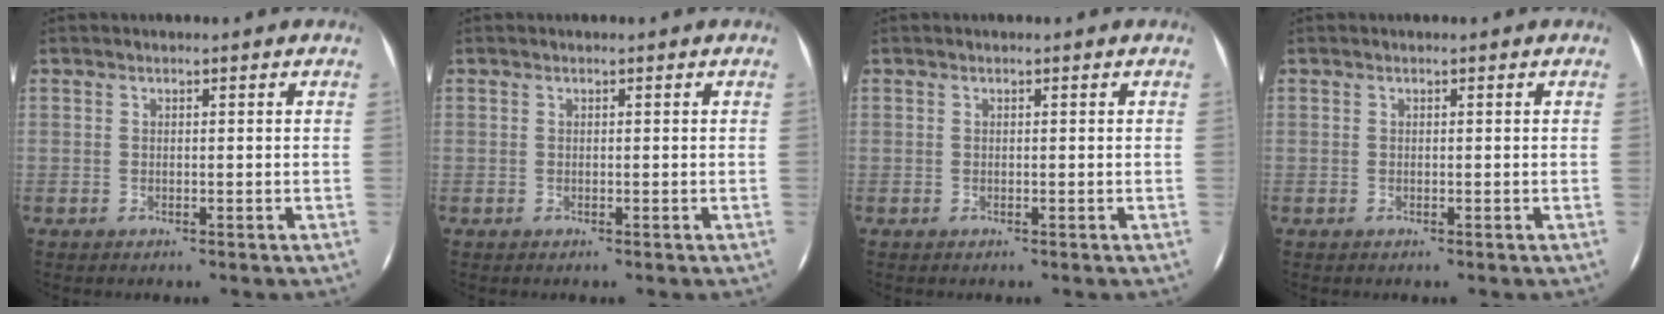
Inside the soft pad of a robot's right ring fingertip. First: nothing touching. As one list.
[{"total": 0.0}, {"total": 0.0}, {"total": 0.0}]